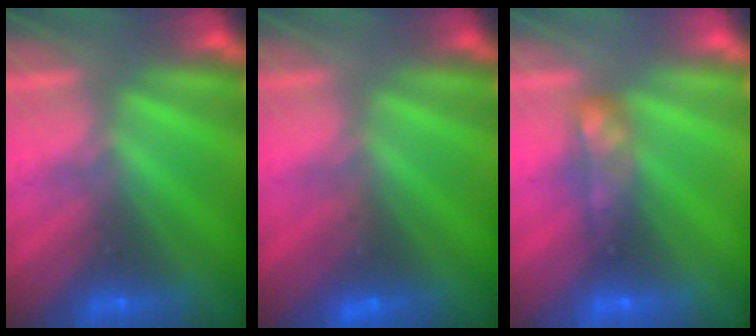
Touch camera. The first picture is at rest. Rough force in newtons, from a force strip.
{"total": 3.0}
{"total": 4.5}